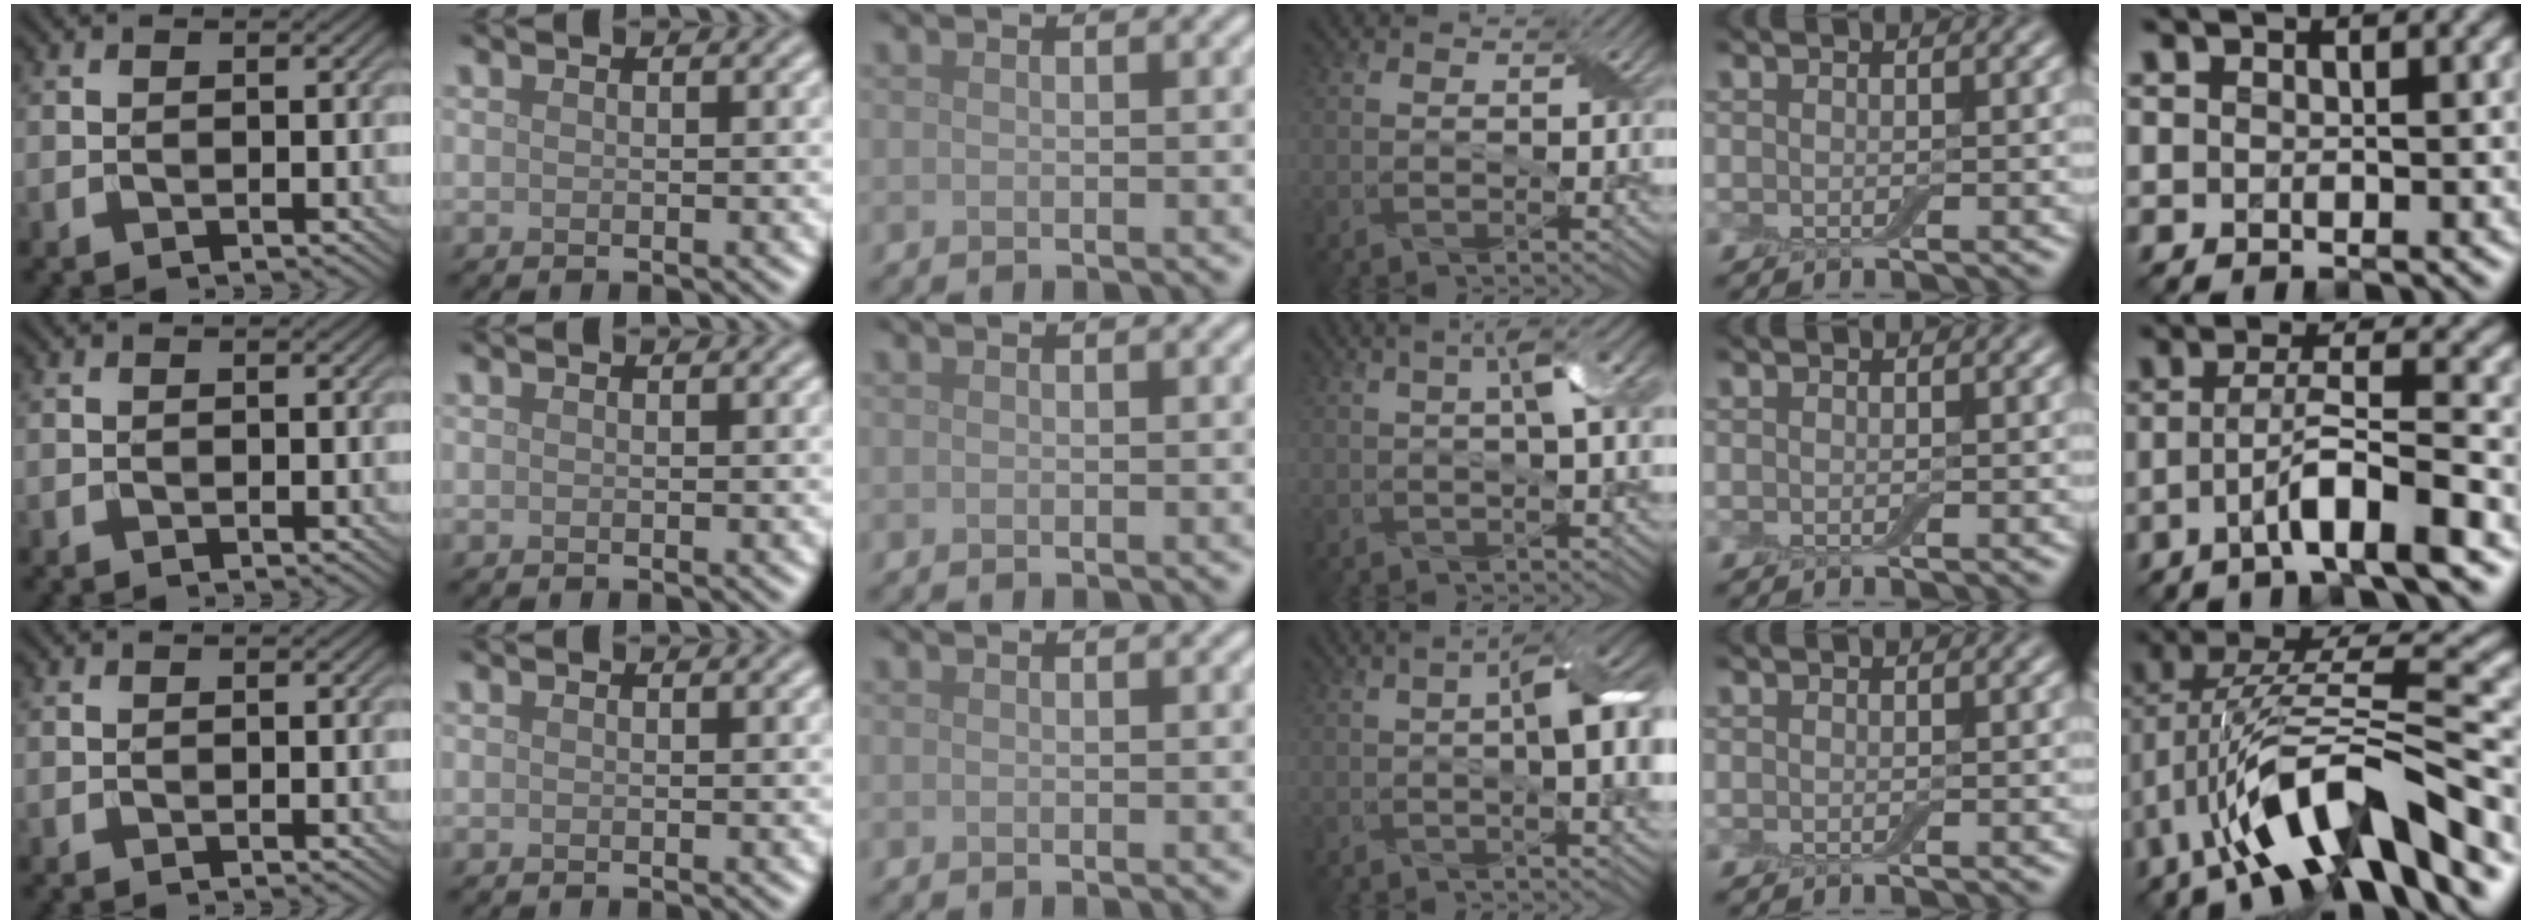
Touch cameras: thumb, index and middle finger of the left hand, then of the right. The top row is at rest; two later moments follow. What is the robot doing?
{"motion": "peel", "object": "aluminum foil"}